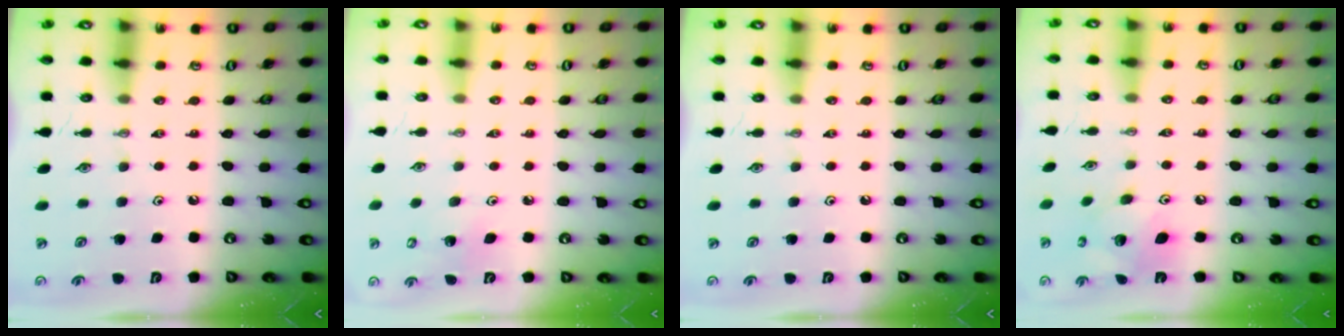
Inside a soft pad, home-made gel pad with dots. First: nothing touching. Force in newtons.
{"total": 3.9, "press": 3.9, "slide": 0.3}
{"total": 0.0}
{"total": 11.7, "press": 11.6, "slide": 1.1}